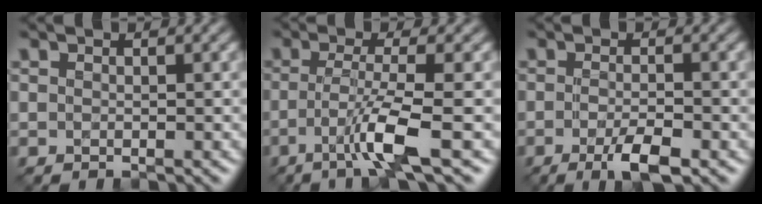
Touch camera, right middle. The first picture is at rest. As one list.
[{"total": 4.7, "force": [-2.1, 0.3, 4.2], "torque": [-0.074, -0.003, -0.043]}, {"total": 3.4, "force": [-2.1, 0.5, 2.6], "torque": [-0.044, -0.004, -0.033]}]